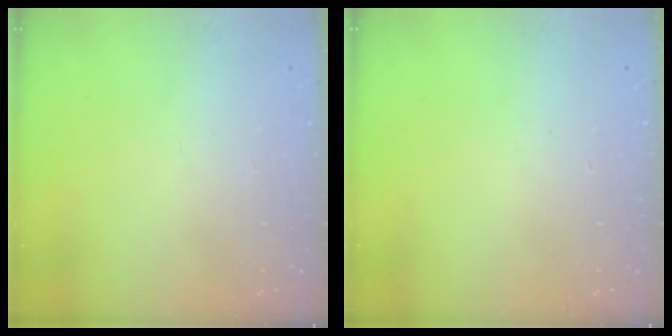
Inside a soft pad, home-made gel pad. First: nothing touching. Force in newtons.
{"total": 0.0}